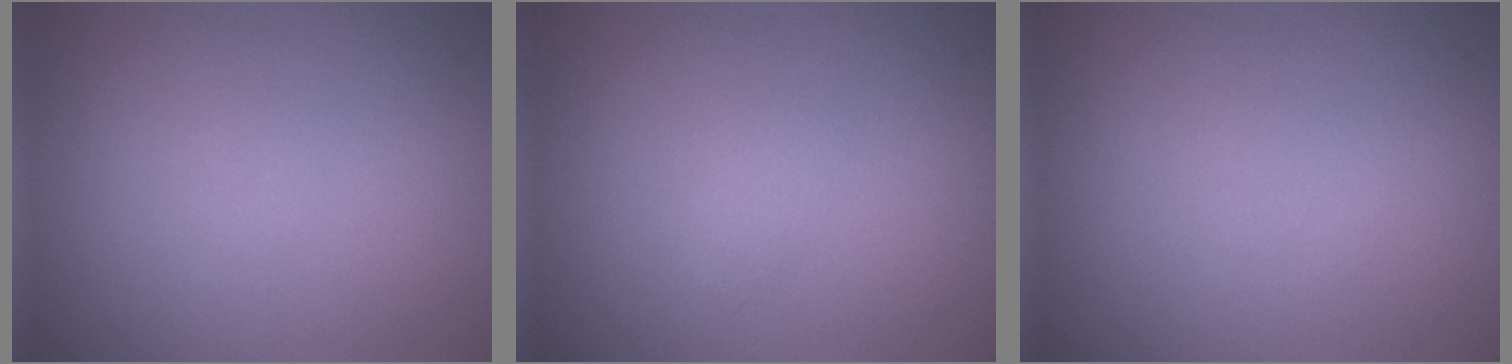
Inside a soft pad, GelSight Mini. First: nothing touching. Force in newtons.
{"total": 0.7, "press": 0.7, "slide": 0.1}
{"total": 0.0}